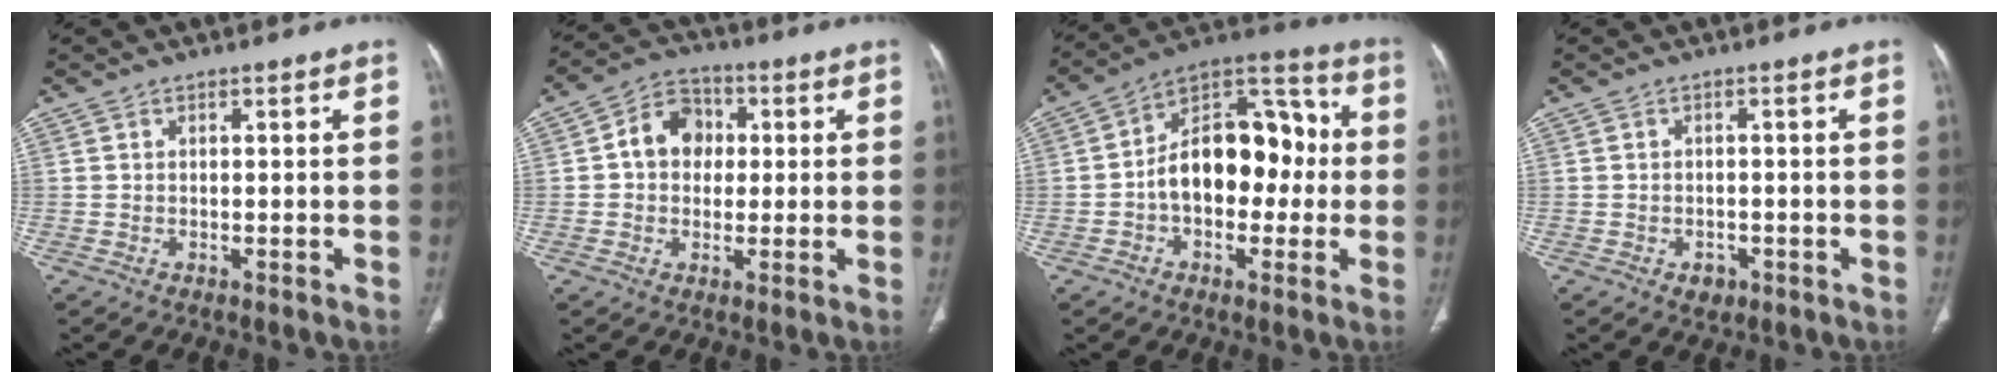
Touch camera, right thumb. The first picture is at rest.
{"total": 8.6, "force": [1.0, 7.0, 4.8], "torque": [-0.051, 0.018, 0.006]}
{"total": 17.8, "force": [-0.8, 11.3, 13.8], "torque": [-0.173, 0.053, -0.020]}
{"total": 2.3, "force": [-1.1, 1.7, 1.0], "torque": [-0.005, 0.004, -0.009]}